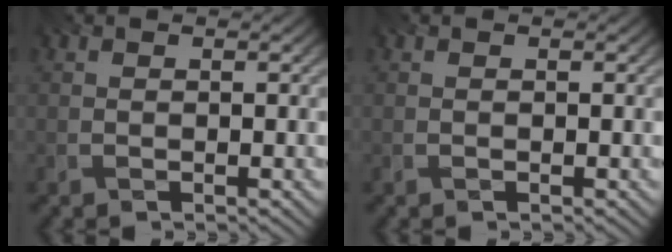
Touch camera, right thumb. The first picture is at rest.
{"total": 0.0}